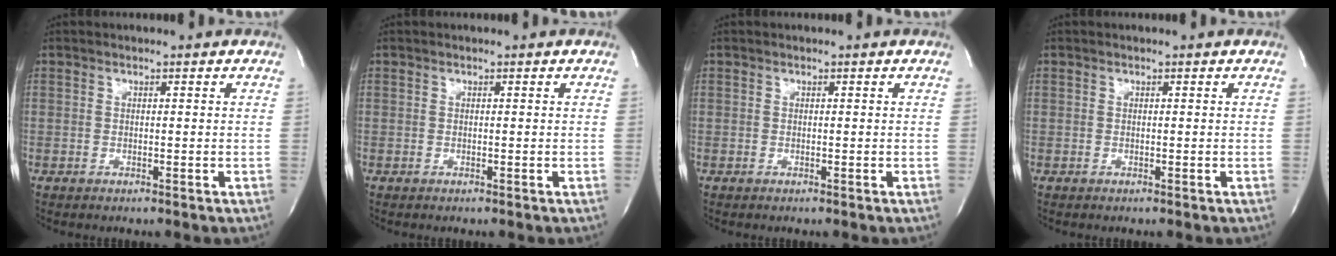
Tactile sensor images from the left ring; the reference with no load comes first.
{"total": 0.0}
{"total": 0.0}
{"total": 0.0}